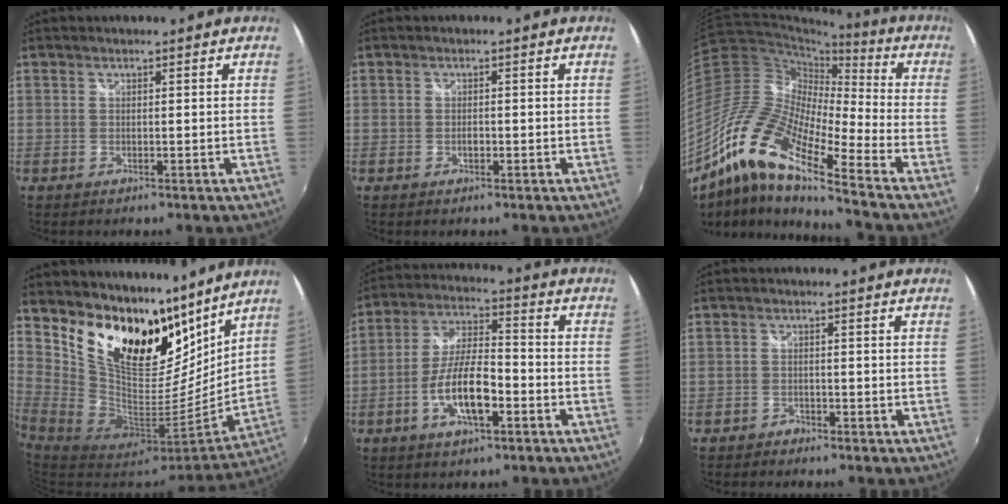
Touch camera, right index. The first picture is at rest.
{"total": 0.9, "force": [-0.3, 0.8, 0.5], "torque": [-0.008, 0.000, -0.006]}
{"total": 17.0, "force": [-10.9, 3.2, 12.7], "torque": [-0.230, -0.001, -0.235]}
{"total": 19.2, "force": [14.3, 8.8, 9.3], "torque": [-0.169, -0.017, 0.260]}
{"total": 10.9, "force": [-4.4, 3.6, 9.3], "torque": [-0.190, 0.001, -0.079]}
{"total": 2.2, "force": [-1.9, 1.1, 0.0], "torque": [-0.011, 0.001, -0.037]}